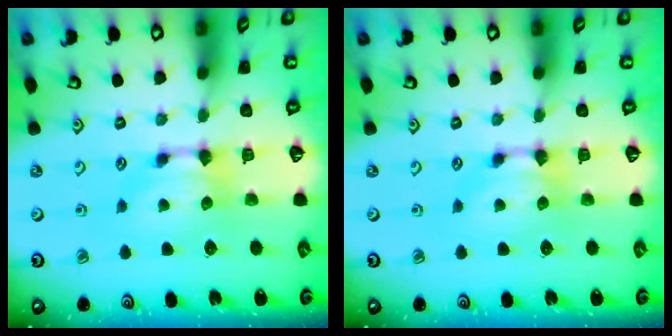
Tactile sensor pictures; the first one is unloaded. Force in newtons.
{"total": 0.0}